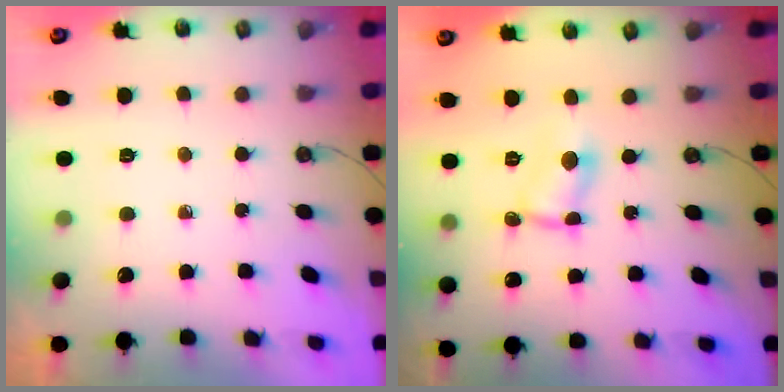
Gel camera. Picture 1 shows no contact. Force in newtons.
{"total": 2.0, "press": 2.0, "slide": 0.1}